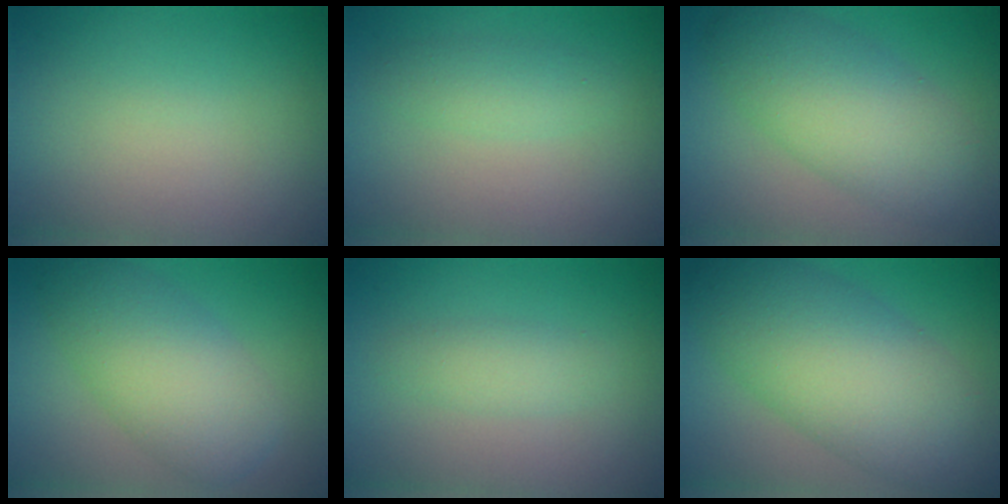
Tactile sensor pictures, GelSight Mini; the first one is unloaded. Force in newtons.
{"total": 1.9, "press": 1.9, "slide": 0.0}
{"total": 6.9, "press": 6.9, "slide": 0.2}
{"total": 6.5, "press": 6.5, "slide": 0.1}
{"total": 2.0, "press": 2.0, "slide": 0.0}
{"total": 9.8, "press": 9.8, "slide": 0.4}